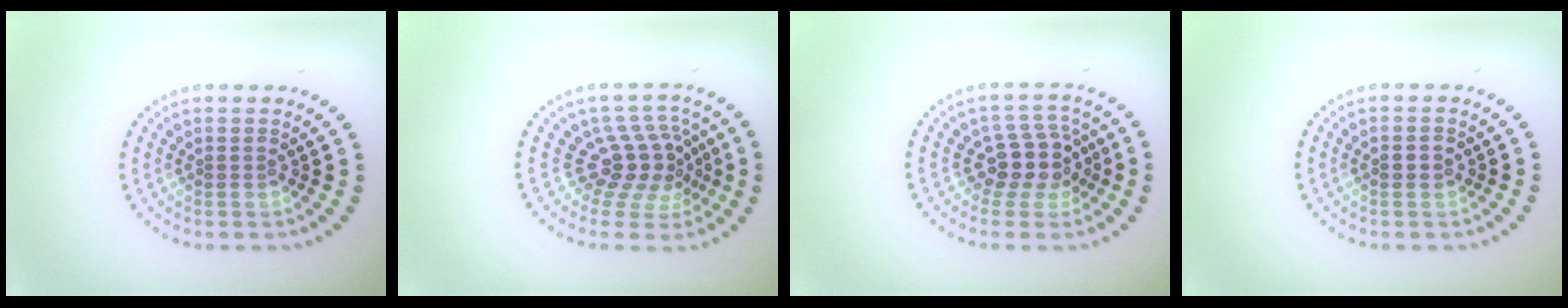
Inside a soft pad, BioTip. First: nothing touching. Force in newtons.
{"total": 3.8, "press": 2.7, "slide": 2.7}
{"total": 3.5, "press": 2.8, "slide": 2.0}
{"total": 1.4, "press": 1.4, "slide": 0.1}